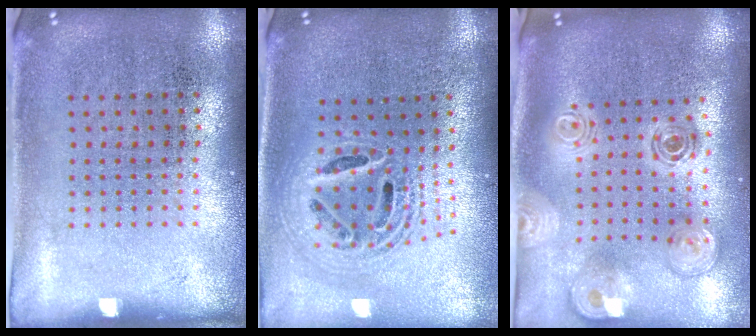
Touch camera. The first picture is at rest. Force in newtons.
{"total": 2.1, "press": 1.7, "slide": 1.3}
{"total": 1.9, "press": 1.6, "slide": 1.0}